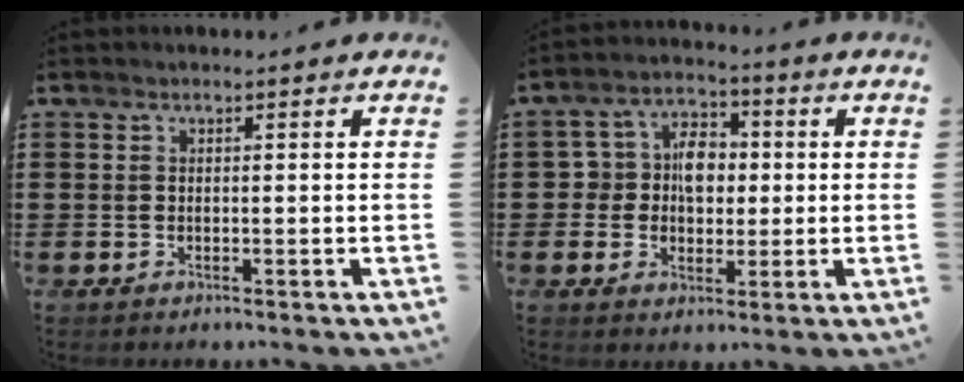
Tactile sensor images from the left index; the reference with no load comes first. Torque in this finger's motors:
{"motor_torque": [0.63, 0.26, 0.21, 0.03]}